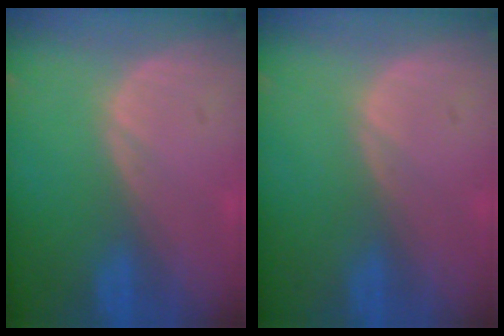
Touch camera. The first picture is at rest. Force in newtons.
{"total": 0.0}